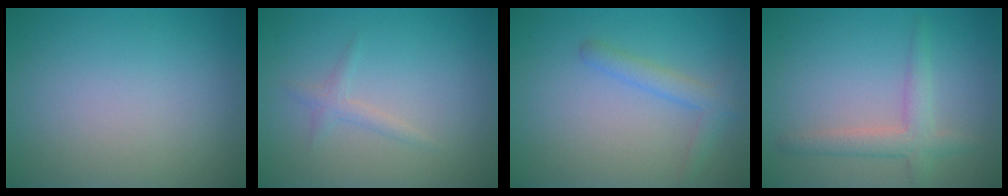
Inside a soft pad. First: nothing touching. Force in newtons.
{"total": 1.1, "press": 1.1, "slide": 0.0}
{"total": 2.0, "press": 2.0, "slide": 0.2}
{"total": 2.9, "press": 2.8, "slide": 0.1}